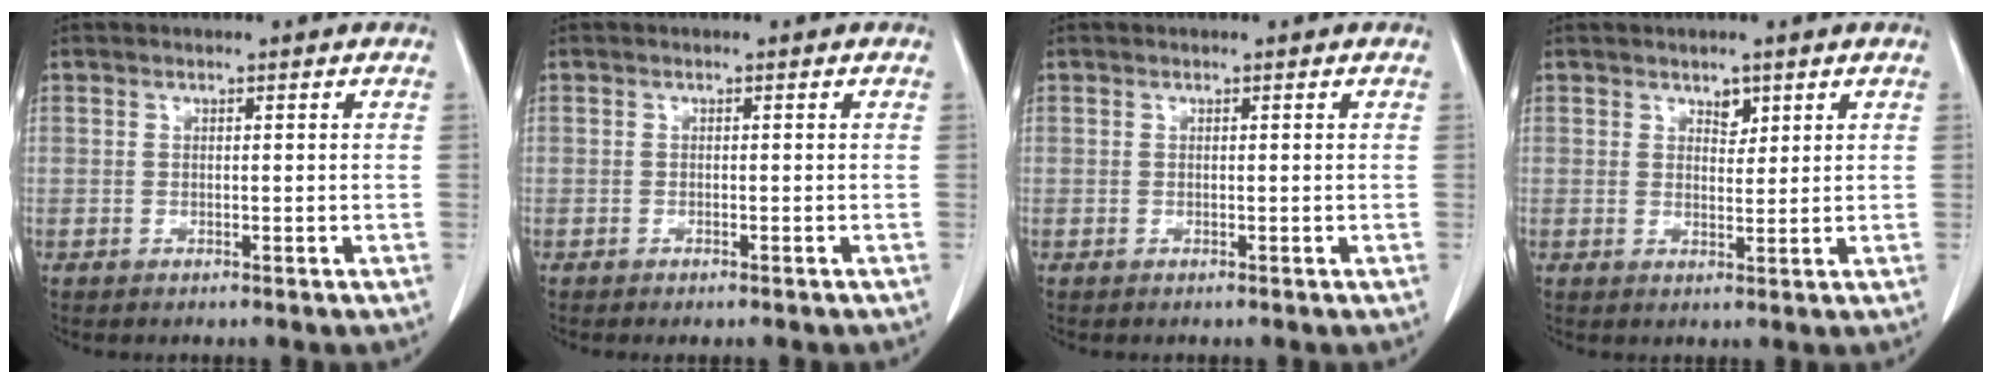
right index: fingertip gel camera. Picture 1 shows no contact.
{"total": 1.2, "force": [-1.0, 0.2, 0.6], "torque": [-0.010, -0.003, -0.012]}
{"total": 0.0}
{"total": 2.1, "force": [1.4, 1.2, 1.1], "torque": [-0.013, -0.004, 0.025]}